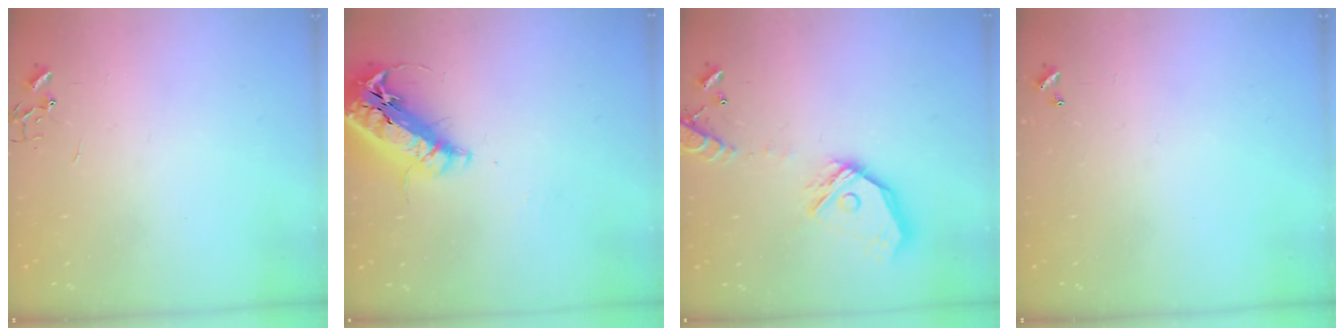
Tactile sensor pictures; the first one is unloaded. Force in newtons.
{"total": 21.2, "press": 20.8, "slide": 4.0}
{"total": 17.0, "press": 16.8, "slide": 2.7}
{"total": 0.0}